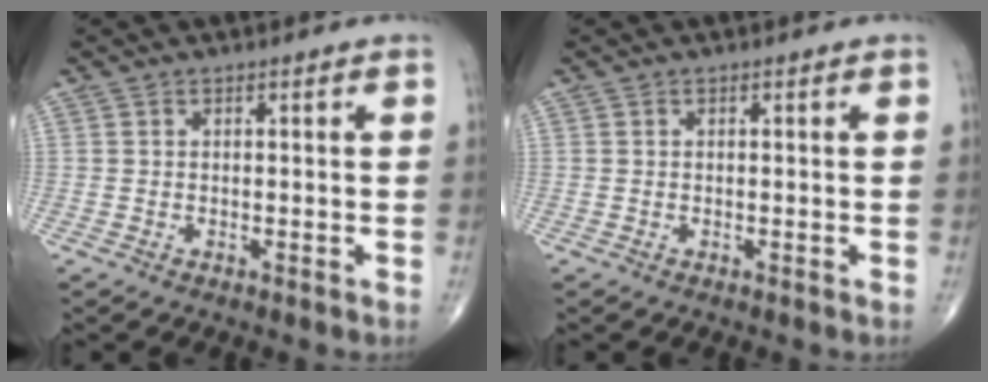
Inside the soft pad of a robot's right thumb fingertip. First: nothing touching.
{"total": 0.0}